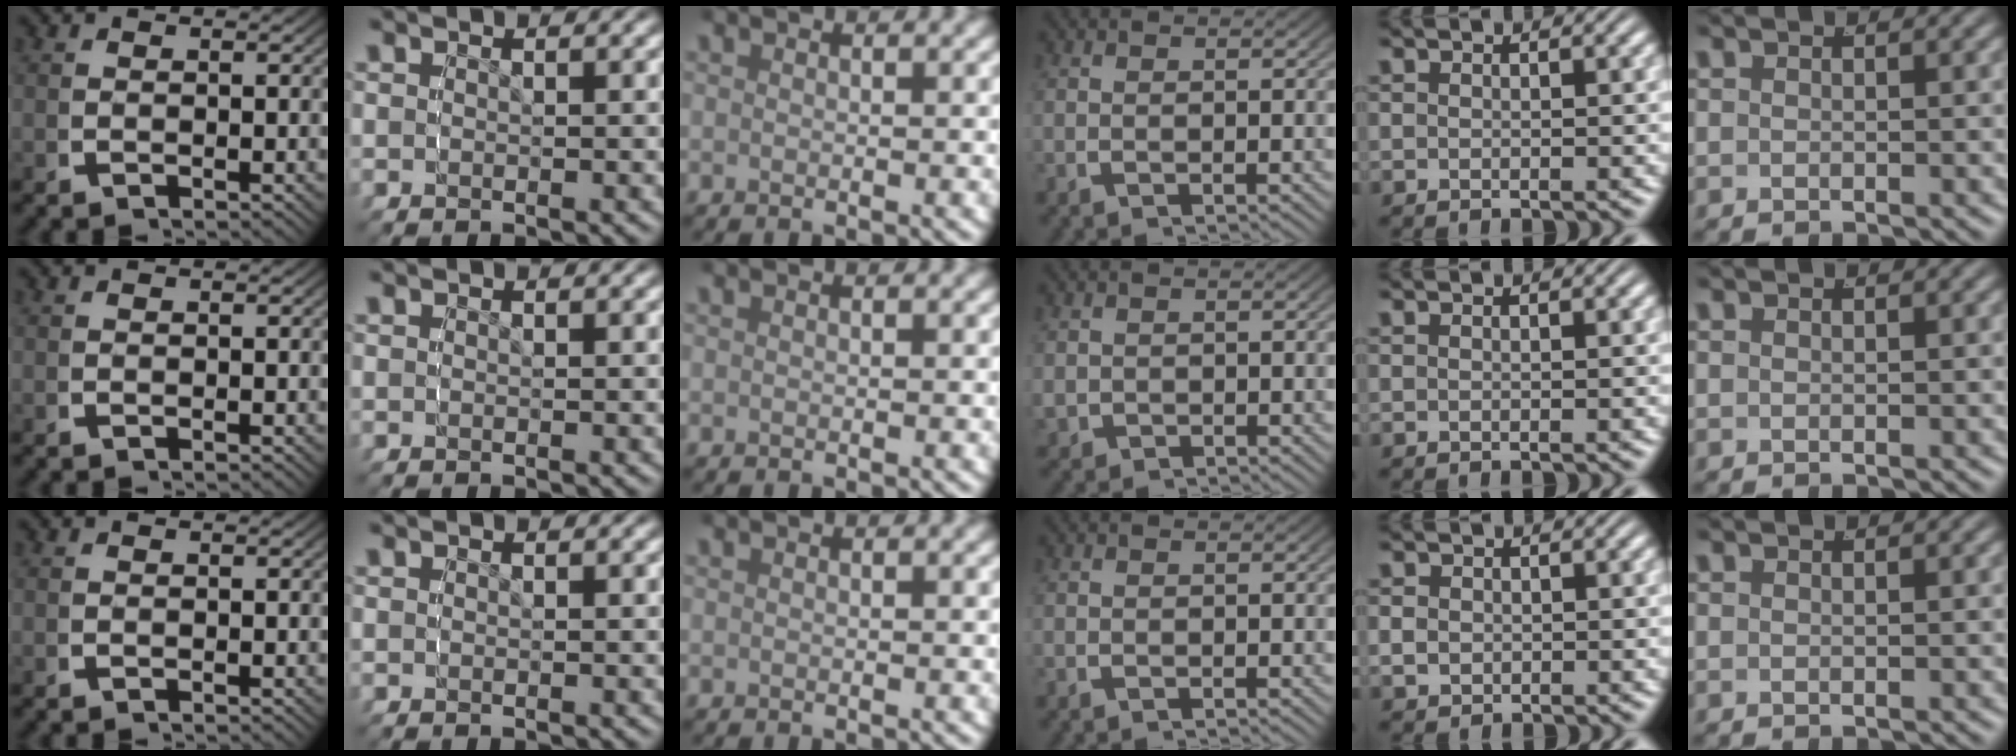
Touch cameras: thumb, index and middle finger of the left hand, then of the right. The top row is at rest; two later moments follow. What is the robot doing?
{"motion": "grasp_and_lifting", "object": "cloth"}